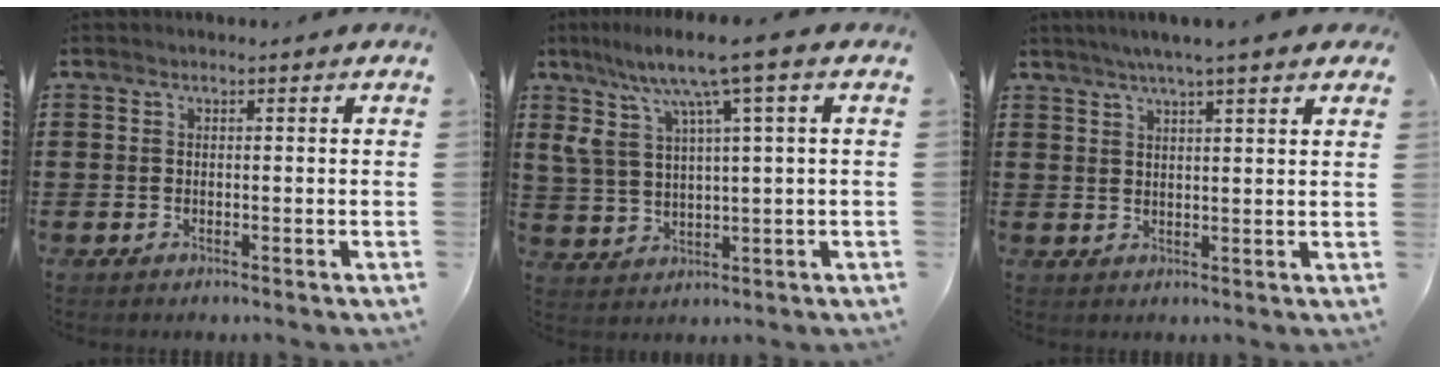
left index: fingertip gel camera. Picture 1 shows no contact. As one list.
[{"total": 9.2, "force": [4.6, 1.3, 7.8], "torque": [-0.177, -0.018, 0.074]}, {"total": 4.1, "force": [3.3, -0.2, 2.4], "torque": [-0.056, -0.003, 0.058]}]